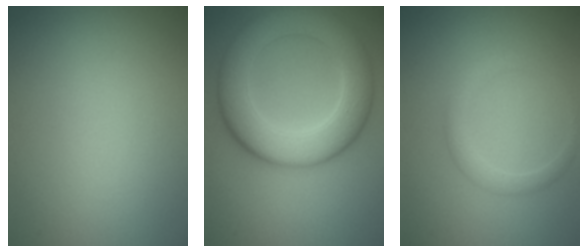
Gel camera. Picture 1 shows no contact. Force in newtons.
{"total": 8.5, "press": 8.5, "slide": 0.4}
{"total": 1.7, "press": 1.7, "slide": 0.2}